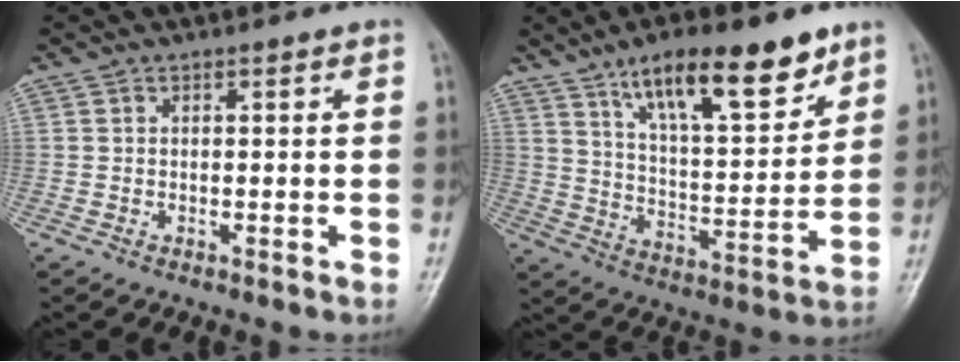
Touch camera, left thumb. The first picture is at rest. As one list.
[{"total": 17.4, "force": [11.1, 5.6, 12.2], "torque": [-0.165, -0.053, 0.190]}]